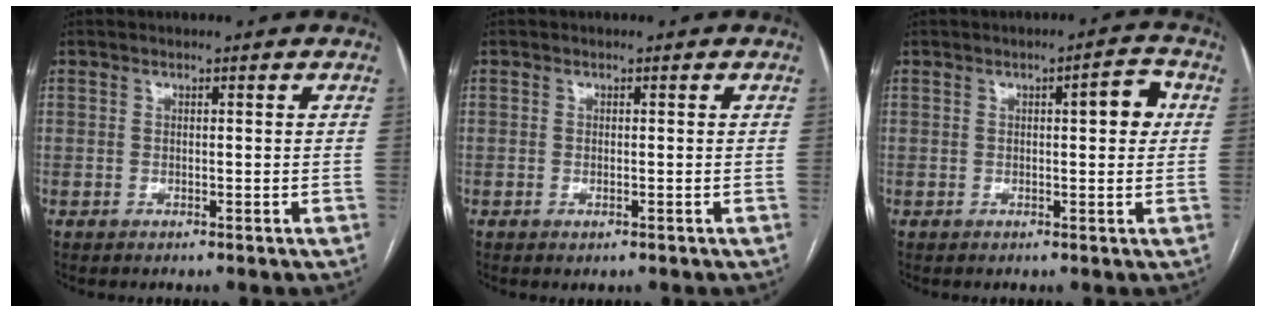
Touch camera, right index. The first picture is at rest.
{"total": 0.5, "force": [-0.3, 0.2, 0.5], "torque": [-0.009, -0.002, -0.002]}
{"total": 4.2, "force": [0.8, 1.0, 3.9], "torque": [-0.051, 0.011, 0.008]}